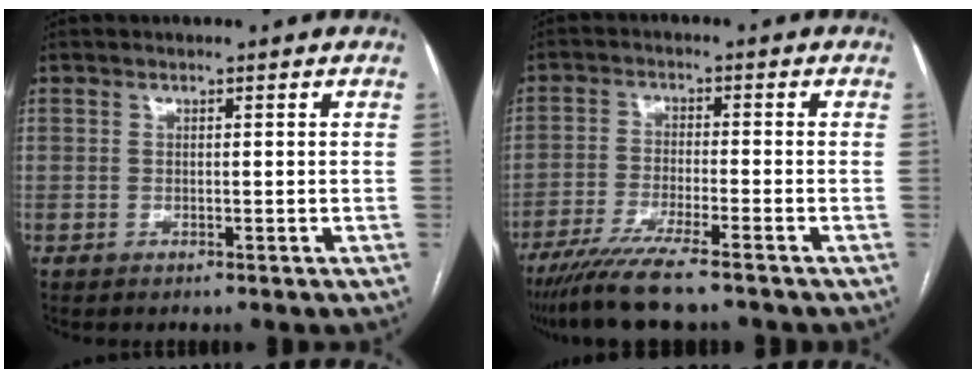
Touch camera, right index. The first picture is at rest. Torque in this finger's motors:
{"motor_torque": [1.04, -1.09, 0.50, 0.12]}